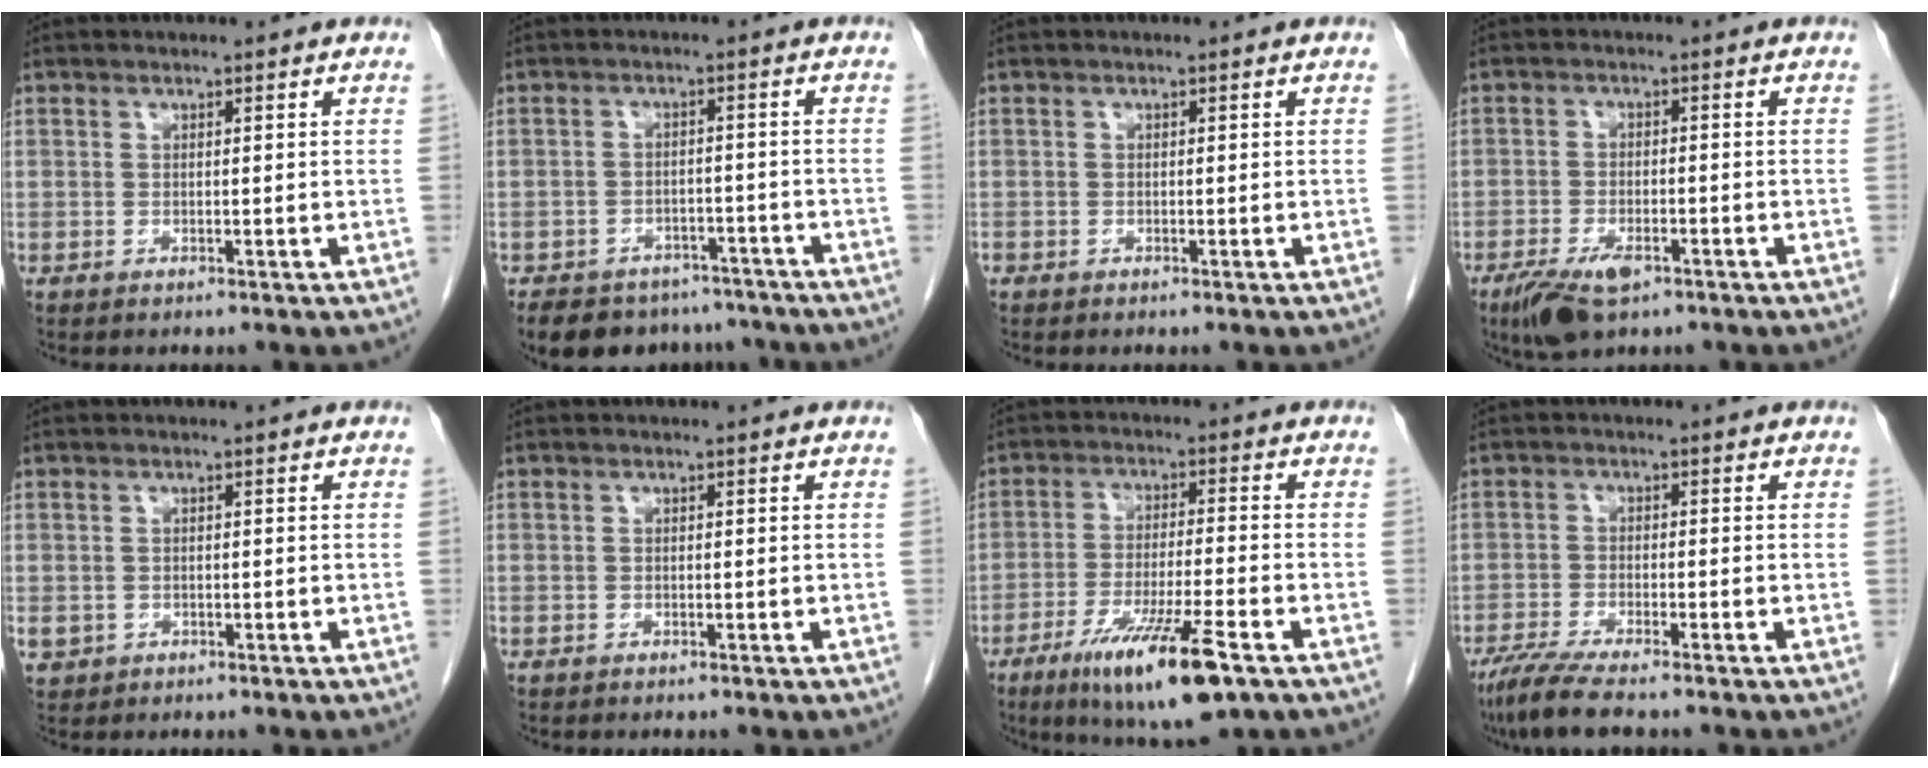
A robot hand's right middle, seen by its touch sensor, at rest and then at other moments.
{"total": 12.0, "force": [-9.7, 6.3, 3.2], "torque": [-0.053, 0.004, -0.121]}
{"total": 0.5, "force": [-0.4, 0.4, 0.1], "torque": [-0.005, 0.002, -0.009]}
{"total": 6.6, "force": [-4.0, 2.6, 4.5], "torque": [-0.083, -0.009, -0.065]}
{"total": 1.9, "force": [-0.6, 1.7, 0.5], "torque": [-0.006, 0.004, -0.003]}
{"total": 0.0}
{"total": 12.9, "force": [-7.2, 1.2, 10.6], "torque": [-0.190, -0.033, -0.117]}
{"total": 6.6, "force": [-5.2, 0.1, 4.0], "torque": [-0.073, -0.021, -0.092]}